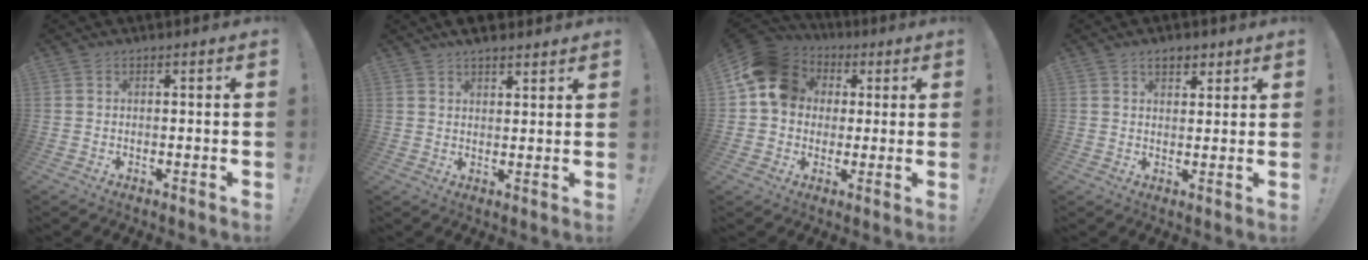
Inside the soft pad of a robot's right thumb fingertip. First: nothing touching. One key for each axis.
{"total": 5.2, "fx": 4.4, "fy": 2.0, "fz": 1.8, "tx": -0.019, "ty": -0.022, "tz": 0.080}
{"total": 14.5, "fx": 3.9, "fy": 12.1, "fz": 6.9, "tx": -0.102, "ty": -0.004, "tz": 0.080}
{"total": 4.4, "fx": 2.5, "fy": 2.8, "fz": 2.3, "tx": -0.028, "ty": -0.005, "tz": 0.044}